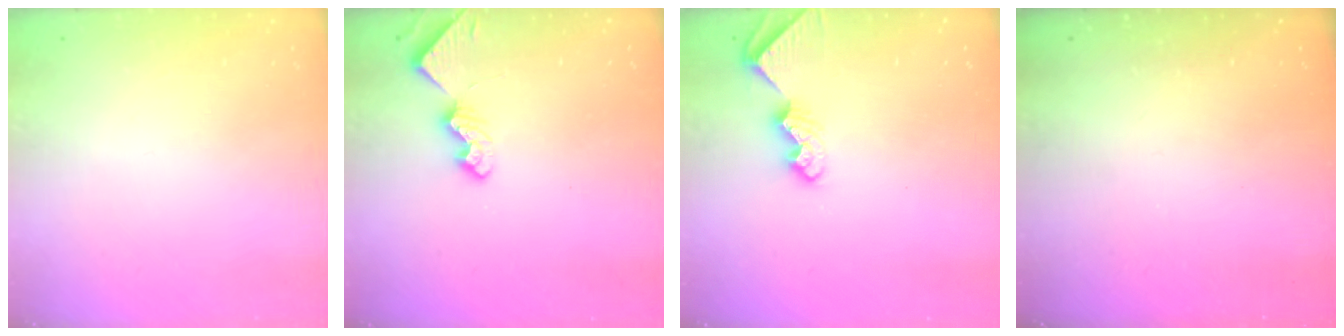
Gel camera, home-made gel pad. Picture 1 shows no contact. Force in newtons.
{"total": 8.5, "press": 8.4, "slide": 0.7}
{"total": 7.9, "press": 7.9, "slide": 0.6}
{"total": 0.0}